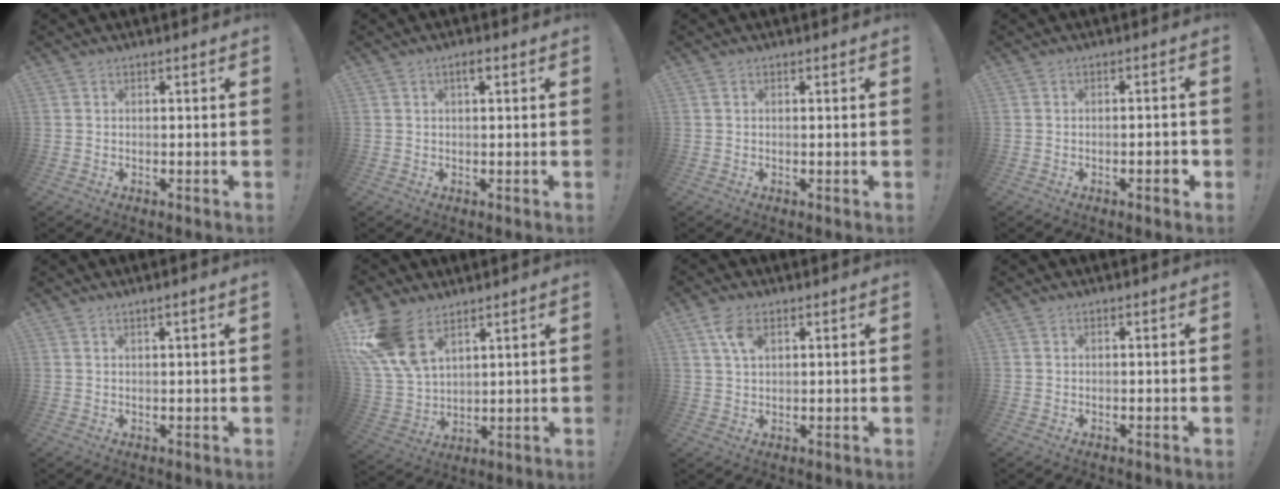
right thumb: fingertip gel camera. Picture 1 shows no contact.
{"total": 1.7, "force": [0.8, 0.4, 1.5], "torque": [-0.027, 0.003, 0.012]}
{"total": 0.6, "force": [0.3, 0.0, 0.6], "torque": [-0.007, -0.002, 0.004]}
{"total": 3.2, "force": [-1.4, 1.0, 2.7], "torque": [-0.035, 0.008, -0.023]}
{"total": 1.6, "force": [0.8, -0.4, 1.3], "torque": [-0.025, -0.001, 0.013]}
{"total": 14.8, "force": [8.8, 8.4, 8.3], "torque": [-0.168, -0.048, 0.172]}
{"total": 5.4, "force": [2.7, 2.7, 3.8], "torque": [-0.064, -0.008, 0.048]}
{"total": 0.0}